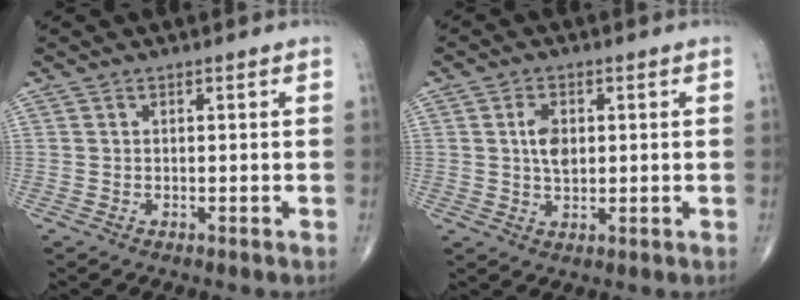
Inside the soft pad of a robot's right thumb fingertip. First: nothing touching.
{"total": 4.6, "force": [0.8, 2.7, 3.6], "torque": [-0.060, -0.004, 0.013]}